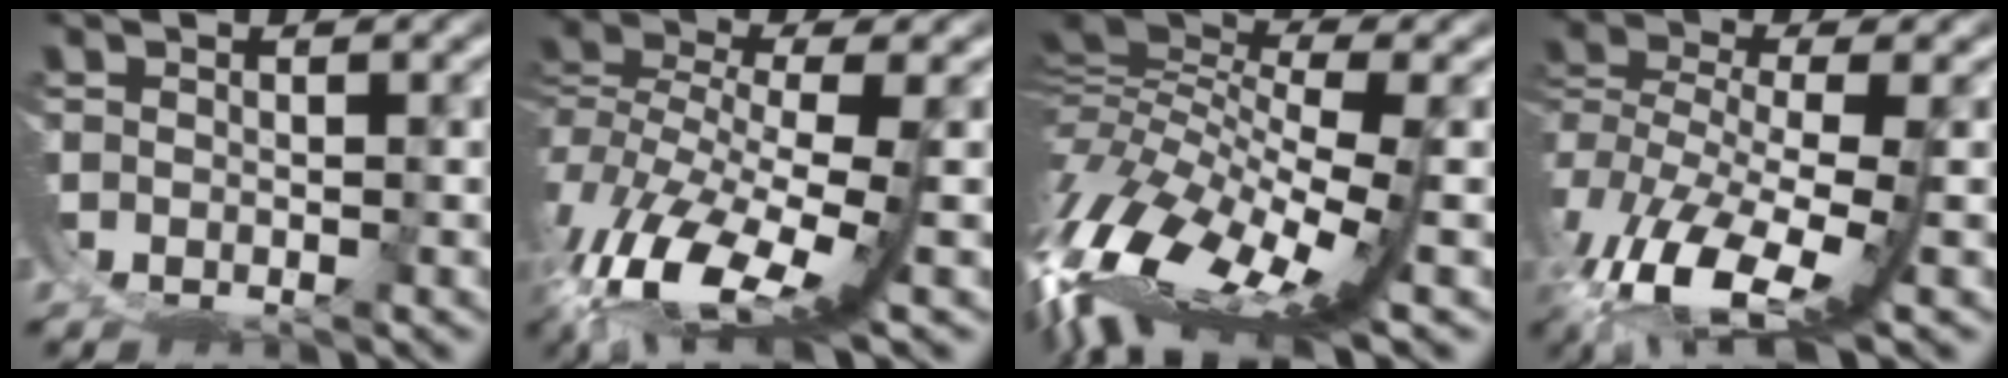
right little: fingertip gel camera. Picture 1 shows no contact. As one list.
[{"total": 7.3, "force": [-0.8, 3.3, 6.5], "torque": [-0.157, -0.029, 0.003]}, {"total": 13.7, "force": [0.7, 7.4, 11.5], "torque": [-0.234, -0.034, 0.034]}, {"total": 6.9, "force": [-1.3, 3.5, 5.8], "torque": [-0.155, -0.040, 0.003]}]